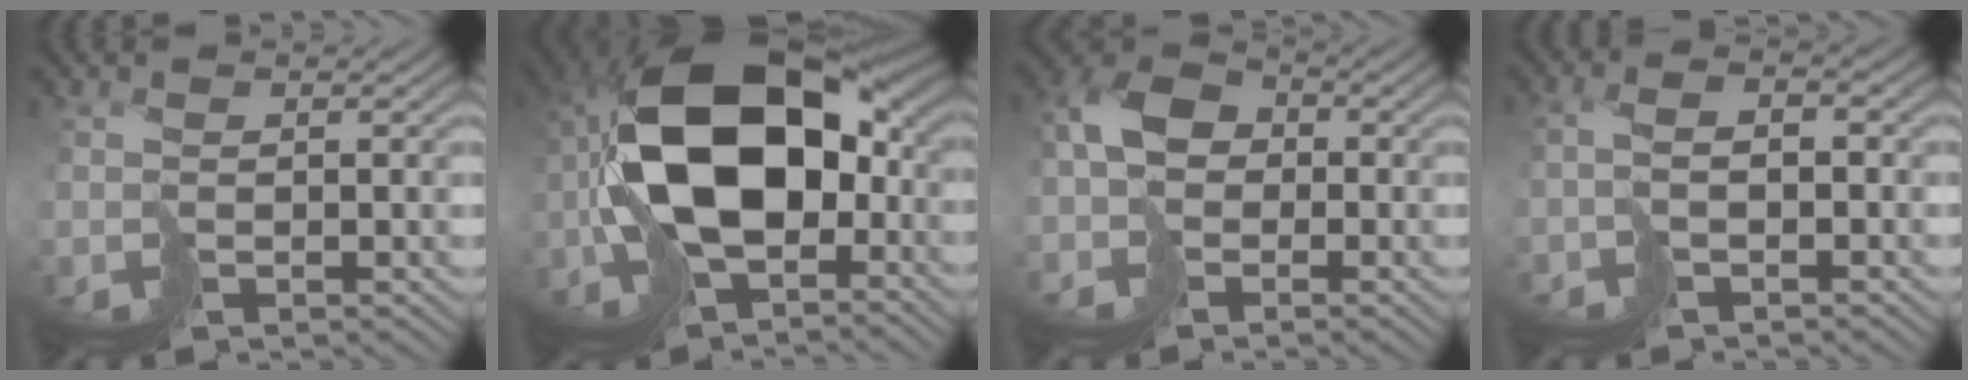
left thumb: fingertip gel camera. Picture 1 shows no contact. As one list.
[{"total": 18.2, "force": [-2.9, 10.9, 14.3], "torque": [-0.278, -0.005, -0.053]}, {"total": 7.3, "force": [-2.1, 5.5, 4.3], "torque": [-0.108, 0.004, -0.056]}, {"total": 3.5, "force": [-1.5, 1.1, 3.0], "torque": [-0.067, 0.003, -0.035]}]